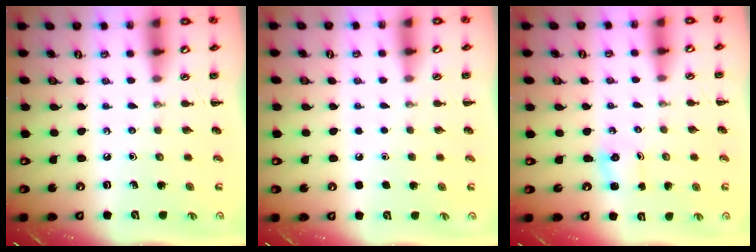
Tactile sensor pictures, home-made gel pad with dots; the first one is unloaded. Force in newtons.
{"total": 1.6, "press": 1.6, "slide": 0.1}
{"total": 0.9, "press": 0.9, "slide": 0.3}